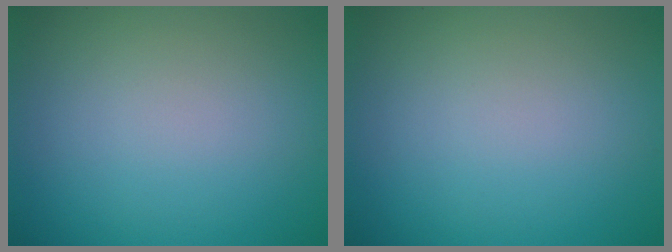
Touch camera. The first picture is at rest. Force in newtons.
{"total": 0.0}